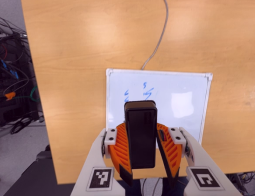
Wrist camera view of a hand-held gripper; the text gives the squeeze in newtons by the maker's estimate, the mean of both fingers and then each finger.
{"total": 7.5, "left": 8.1, "right": 6.9}